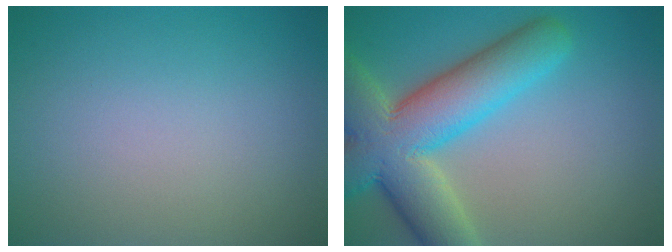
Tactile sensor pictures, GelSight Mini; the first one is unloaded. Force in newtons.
{"total": 10.9, "press": 10.9, "slide": 0.8}